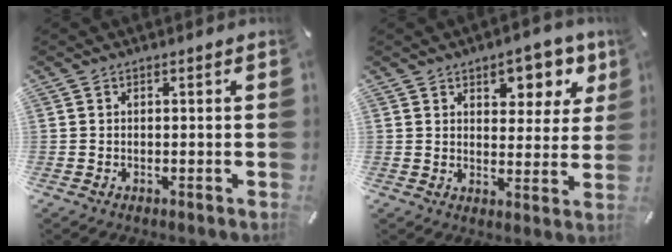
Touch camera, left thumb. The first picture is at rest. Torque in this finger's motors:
{"motor_torque": [0.40, -0.31, 0.06, 0.07, -0.02]}